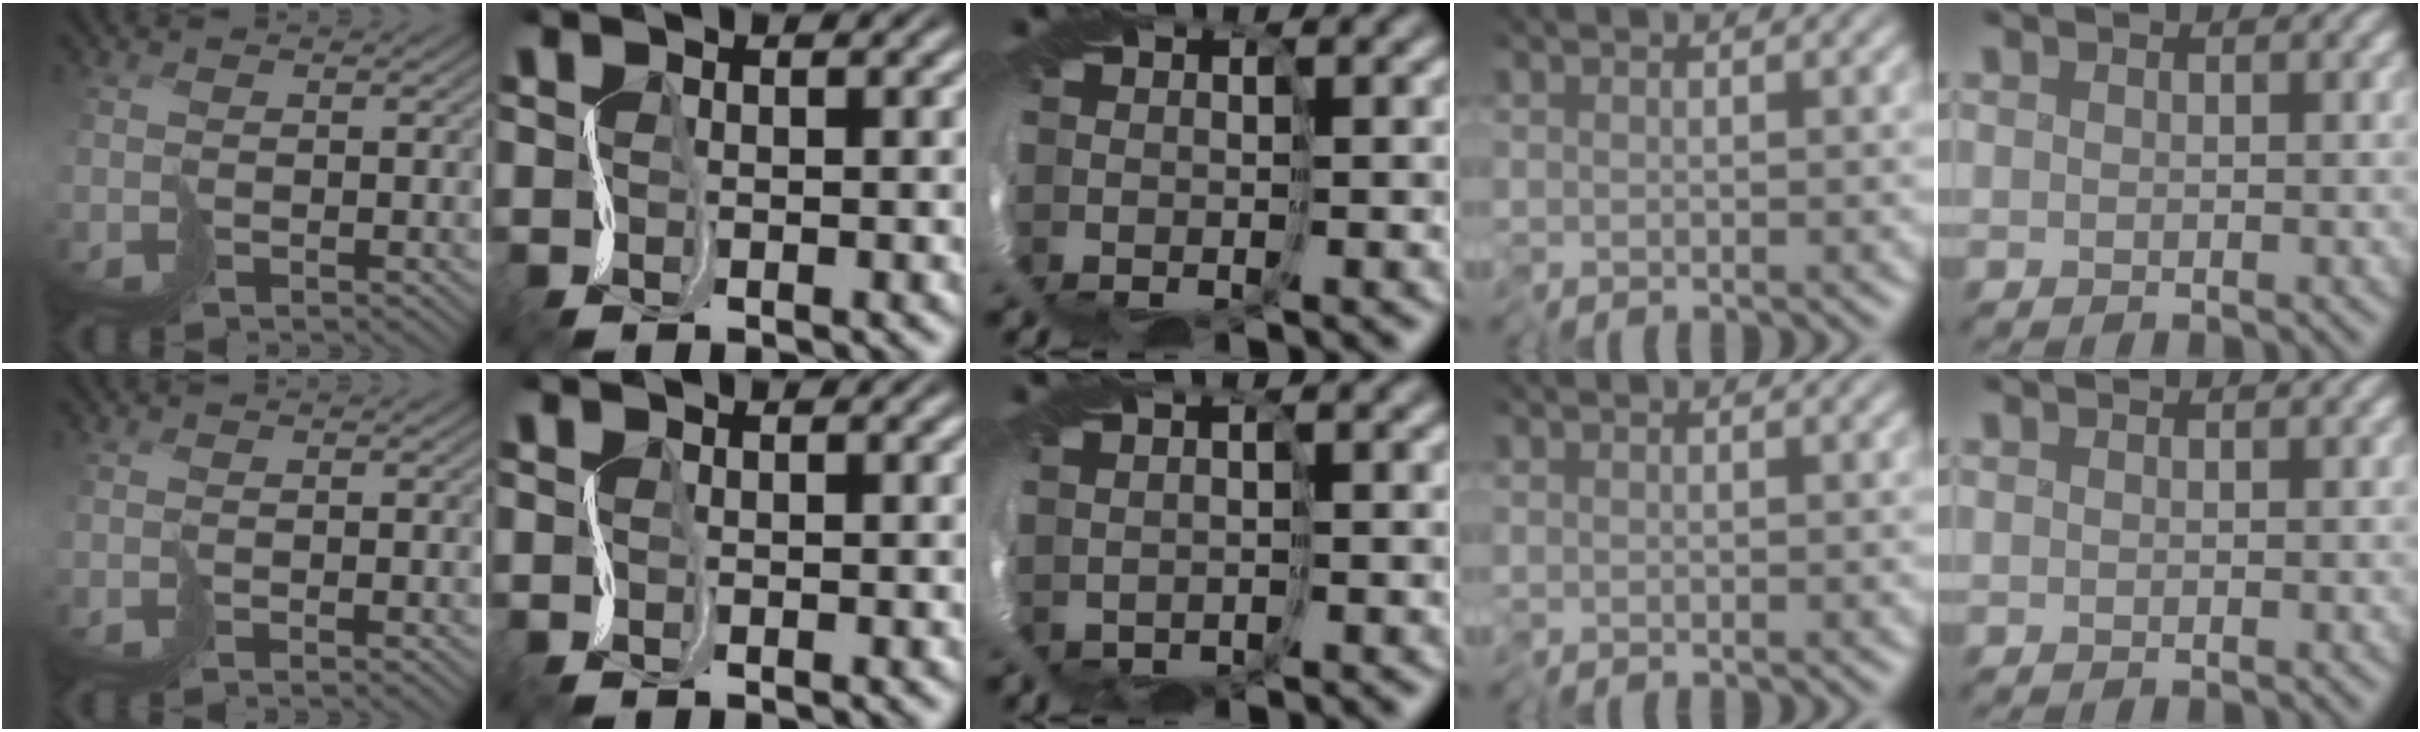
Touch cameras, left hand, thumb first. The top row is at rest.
{"thumb": {"total": 0.8, "force": [-0.7, -0.3, 0.2], "torque": [-0.002, 0.003, -0.011]}, "middle": {"total": 0.7, "force": [0.6, -0.1, -0.3], "torque": [0.002, 0.008, 0.021]}}